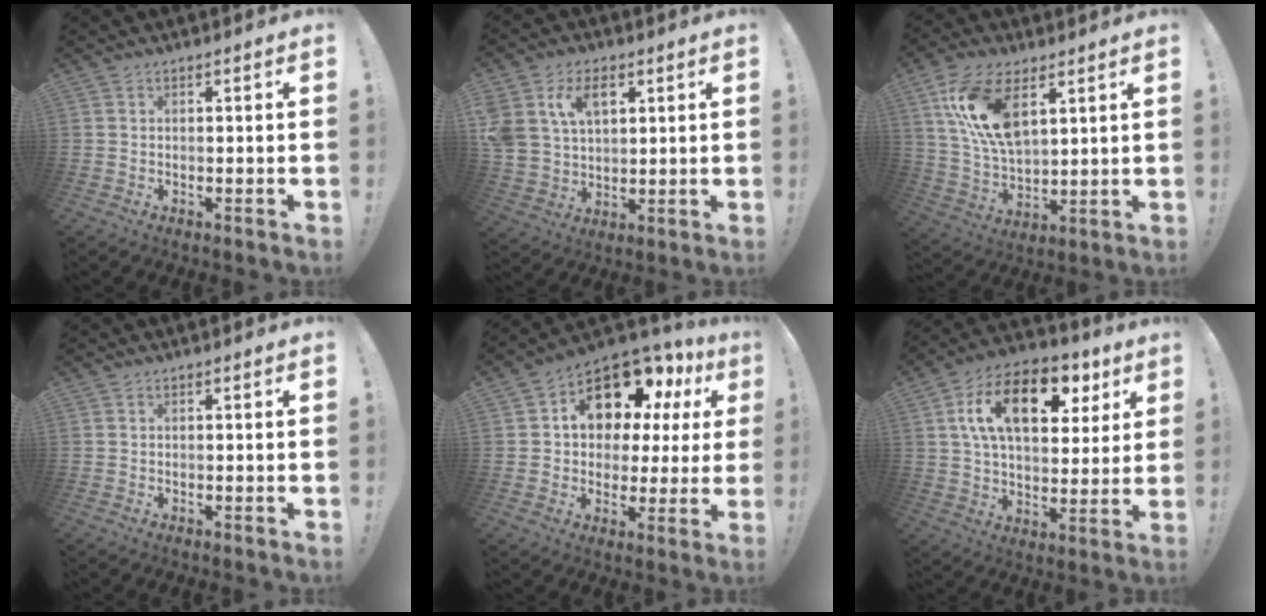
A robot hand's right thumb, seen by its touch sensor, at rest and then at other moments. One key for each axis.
{"total": 11.5, "fx": 5.3, "fy": 8.0, "fz": 6.3, "tx": -0.121, "ty": -0.010, "tz": 0.105}
{"total": 15.7, "fx": 7.4, "fy": 7.8, "fz": 11.5, "tx": -0.242, "ty": -0.026, "tz": 0.134}
{"total": 0.0}
{"total": 14.5, "fx": 8.1, "fy": 8.8, "fz": 8.1, "tx": -0.124, "ty": -0.060, "tz": 0.148}
{"total": 18.8, "fx": 7.1, "fy": 10.8, "fz": 13.7, "tx": -0.214, "ty": -0.015, "tz": 0.120}